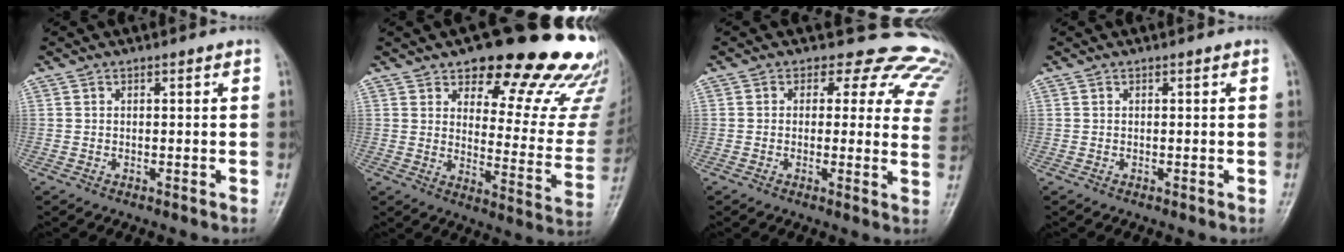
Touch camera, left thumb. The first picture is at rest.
{"total": 24.2, "force": [17.8, 8.8, 13.9], "torque": [-0.124, -0.105, 0.219]}
{"total": 14.8, "force": [10.5, 8.4, 6.1], "torque": [-0.013, -0.033, 0.082]}
{"total": 0.0}